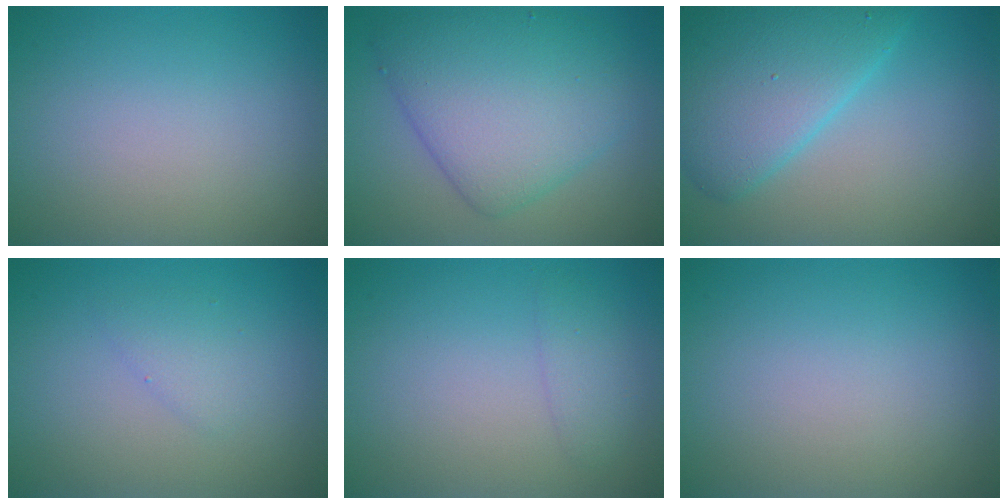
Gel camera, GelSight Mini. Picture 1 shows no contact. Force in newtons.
{"total": 7.6, "press": 7.6, "slide": 0.0}
{"total": 7.1, "press": 7.1, "slide": 0.2}
{"total": 1.4, "press": 1.4, "slide": 0.1}
{"total": 1.4, "press": 1.4, "slide": 0.1}
{"total": 0.0}